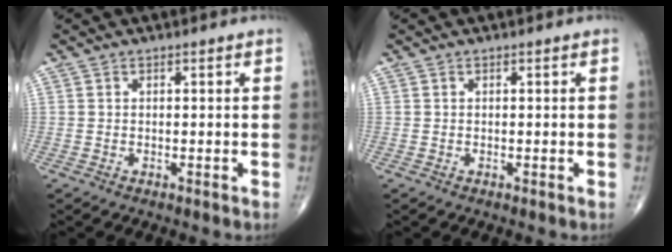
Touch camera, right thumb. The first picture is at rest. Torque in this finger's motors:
{"motor_torque": [0.01, 0.01, 0.01, 0.01, 0.02]}